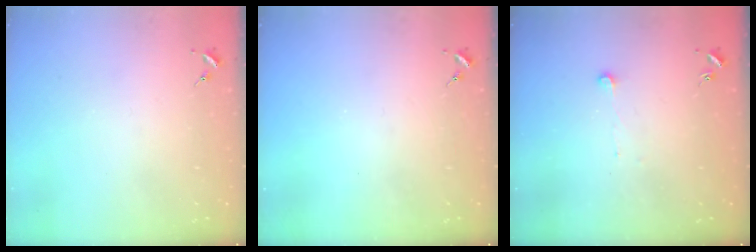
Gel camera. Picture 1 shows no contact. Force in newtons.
{"total": 0.0}
{"total": 3.8, "press": 3.7, "slide": 0.3}